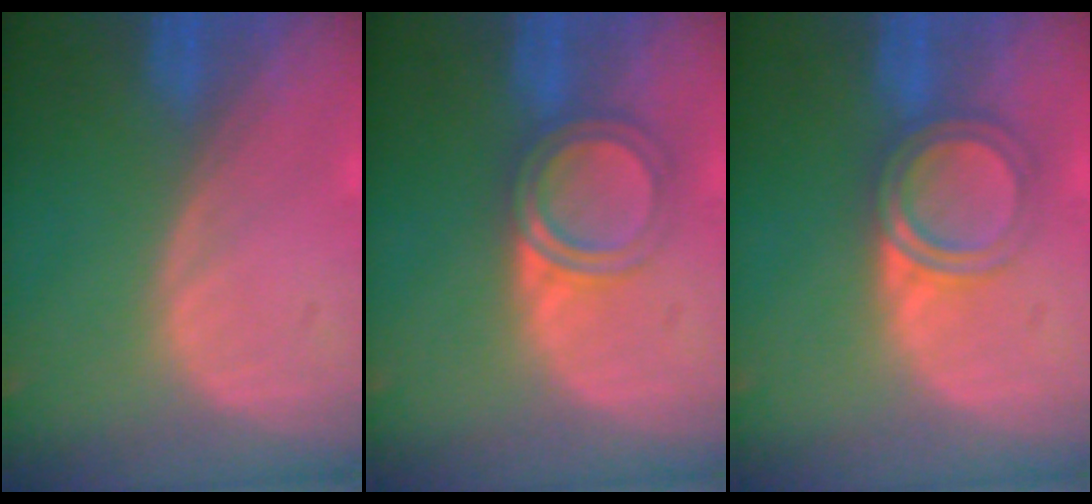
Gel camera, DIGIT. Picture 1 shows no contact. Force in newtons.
{"total": 4.6, "press": 4.6, "slide": 0.7}
{"total": 4.6, "press": 4.6, "slide": 0.7}